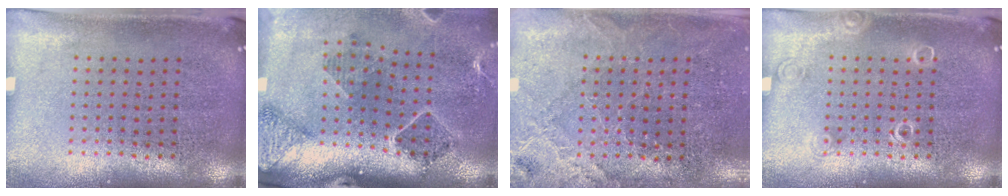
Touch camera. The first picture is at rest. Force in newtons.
{"total": 1.7, "press": 1.6, "slide": 0.4}
{"total": 2.6, "press": 2.6, "slide": 0.5}
{"total": 1.0, "press": 1.0, "slide": 0.2}